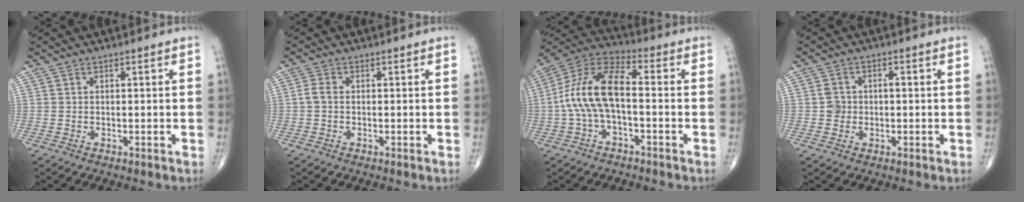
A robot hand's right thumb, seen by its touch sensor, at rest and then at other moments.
{"total": 1.8, "force": [-0.2, 1.1, 1.4], "torque": [-0.027, 0.002, -0.008]}
{"total": 12.9, "force": [-1.3, 5.9, 11.4], "torque": [-0.232, 0.045, -0.034]}
{"total": 3.2, "force": [-0.2, 2.7, 1.6], "torque": [-0.015, 0.009, -0.004]}